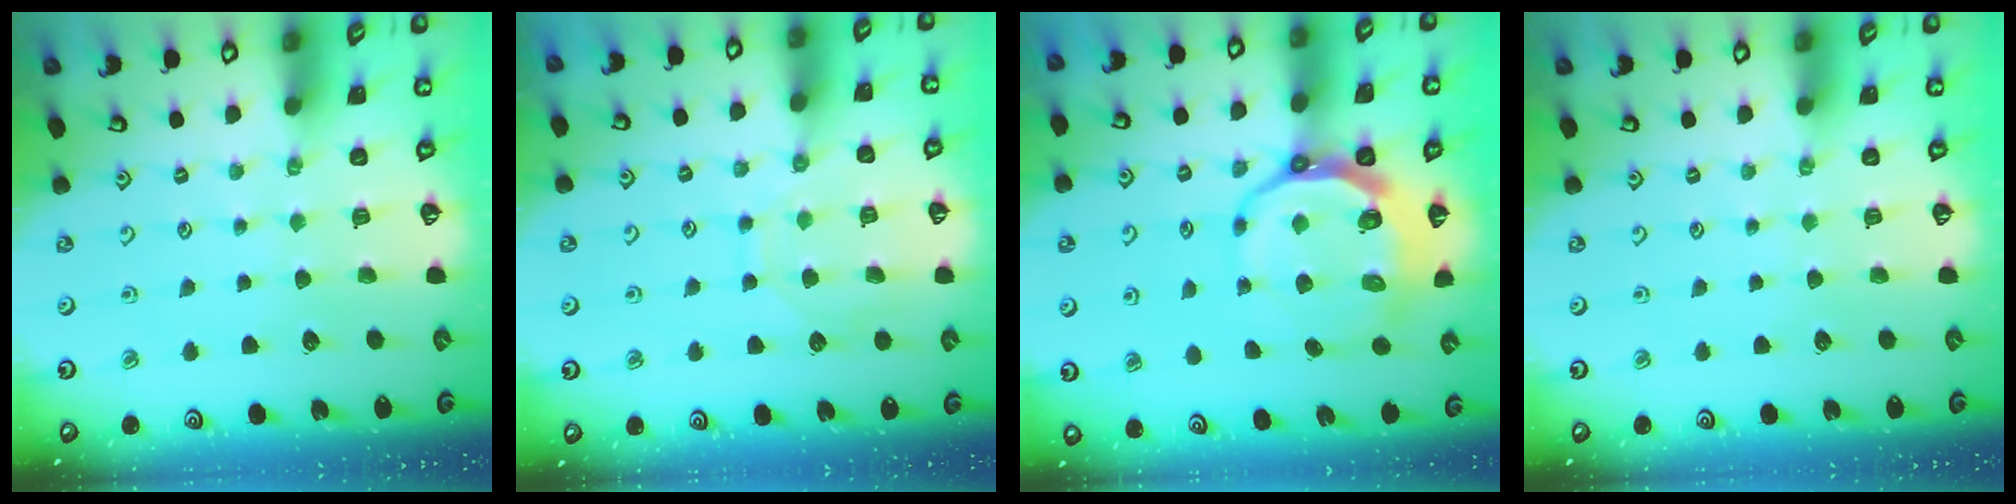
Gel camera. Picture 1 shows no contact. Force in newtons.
{"total": 9.7, "press": 9.7, "slide": 0.8}
{"total": 11.5, "press": 10.7, "slide": 4.2}
{"total": 0.0}